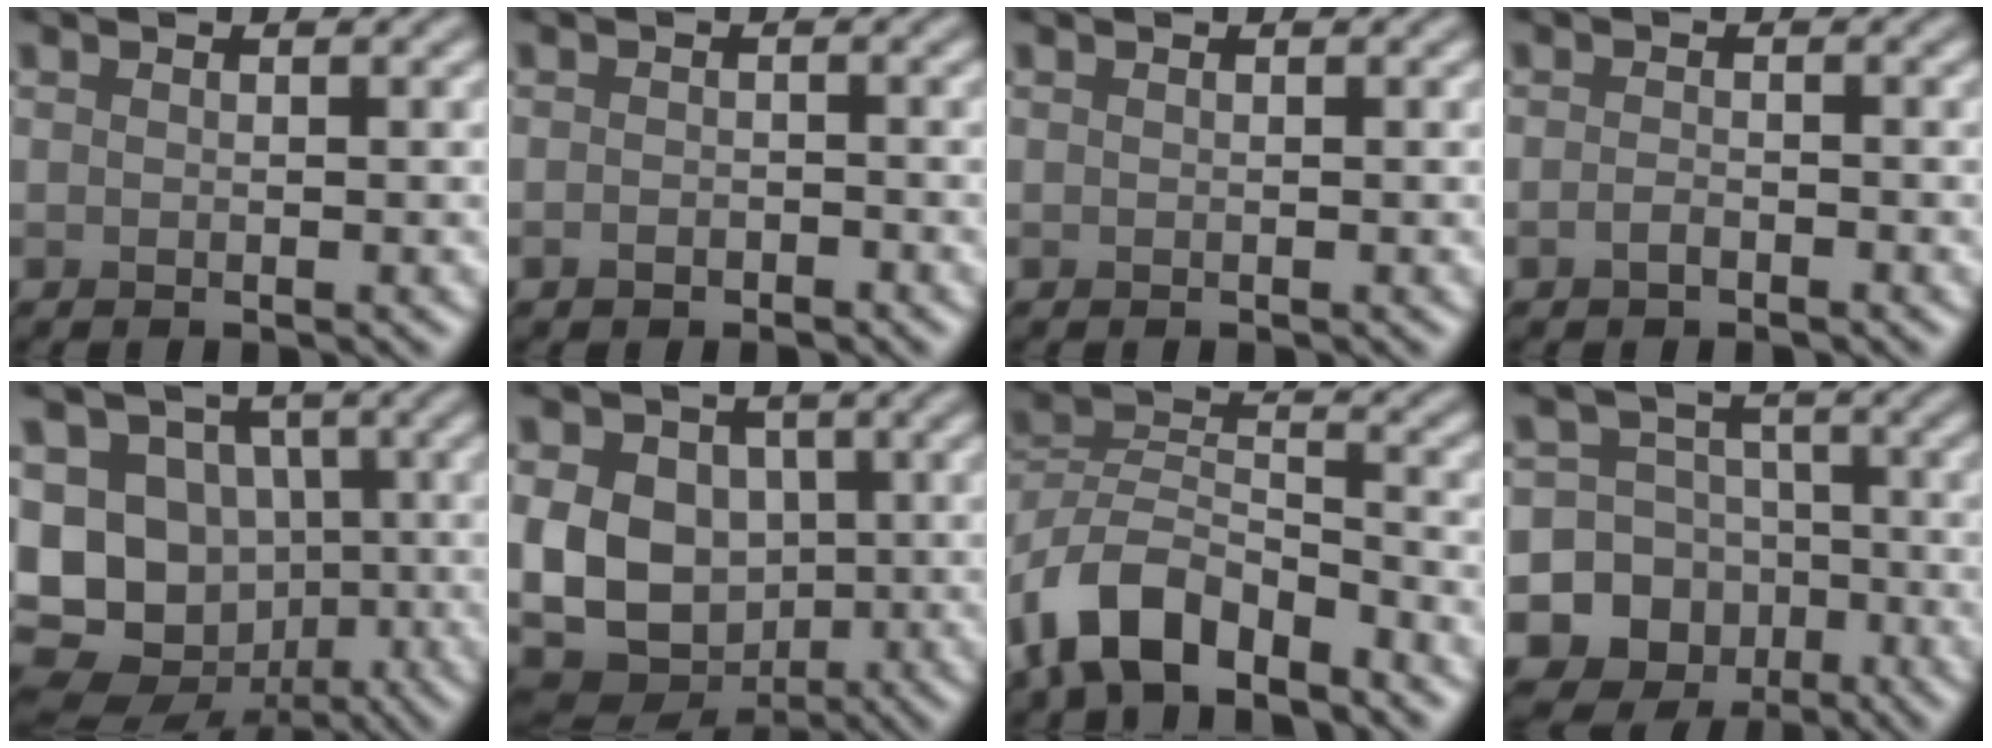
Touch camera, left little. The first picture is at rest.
{"total": 1.0, "force": [-0.7, 0.6, 0.5], "torque": [-0.009, -0.001, -0.013]}
{"total": 0.0}
{"total": 1.0, "force": [-0.7, 0.4, 0.6], "torque": [-0.014, 0.000, -0.014]}
{"total": 14.7, "force": [-2.8, 12.6, 7.0], "torque": [-0.136, -0.002, -0.073]}
{"total": 13.2, "force": [-0.1, 10.8, 7.6], "torque": [-0.124, 0.009, -0.024]}
{"total": 7.7, "force": [-5.4, 3.5, 4.3], "torque": [-0.073, 0.002, -0.112]}
{"total": 16.7, "force": [-6.8, 15.1, 2.0], "torque": [-0.064, -0.038, -0.115]}